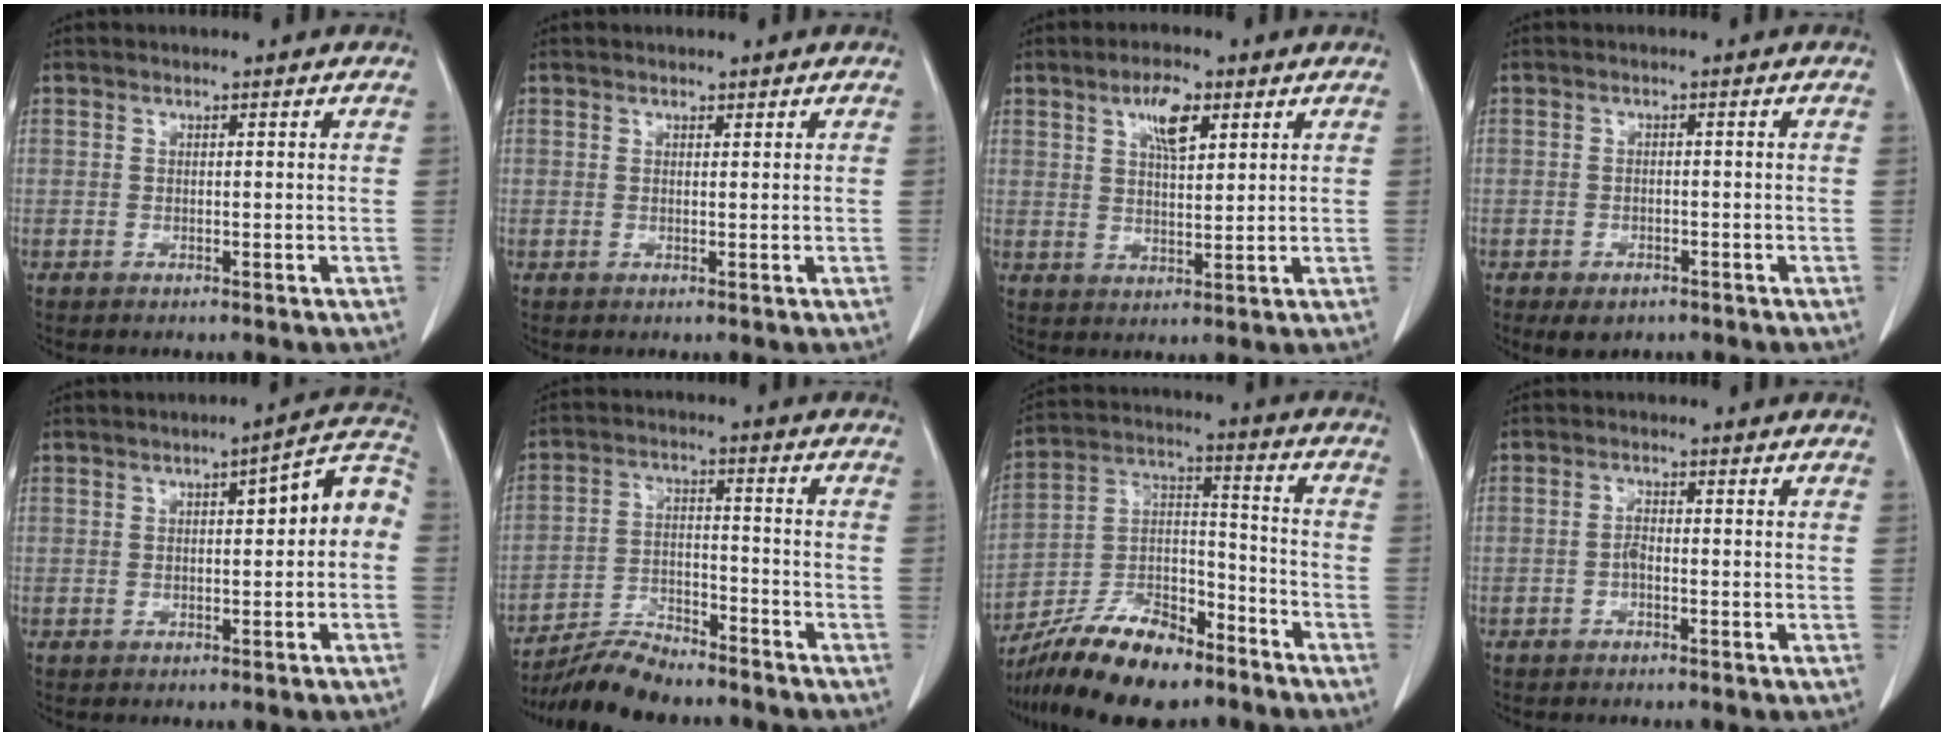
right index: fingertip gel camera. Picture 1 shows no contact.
{"total": 0.5, "force": [0.4, 0.3, 0.2], "torque": [-0.003, -0.001, 0.006]}
{"total": 6.3, "force": [3.0, 2.2, 5.0], "torque": [-0.093, 0.004, 0.055]}
{"total": 4.5, "force": [-3.0, 2.7, 2.1], "torque": [-0.032, -0.002, -0.040]}
{"total": 8.2, "force": [0.5, 2.5, 7.8], "torque": [-0.102, 0.041, 0.005]}
{"total": 10.6, "force": [-9.6, 2.4, 3.7], "torque": [-0.070, -0.004, -0.170]}
{"total": 18.2, "force": [-14.0, 5.7, 10.2], "torque": [-0.207, 0.006, -0.250]}
{"total": 1.8, "force": [-0.6, 0.8, 1.4], "torque": [-0.027, 0.005, -0.012]}